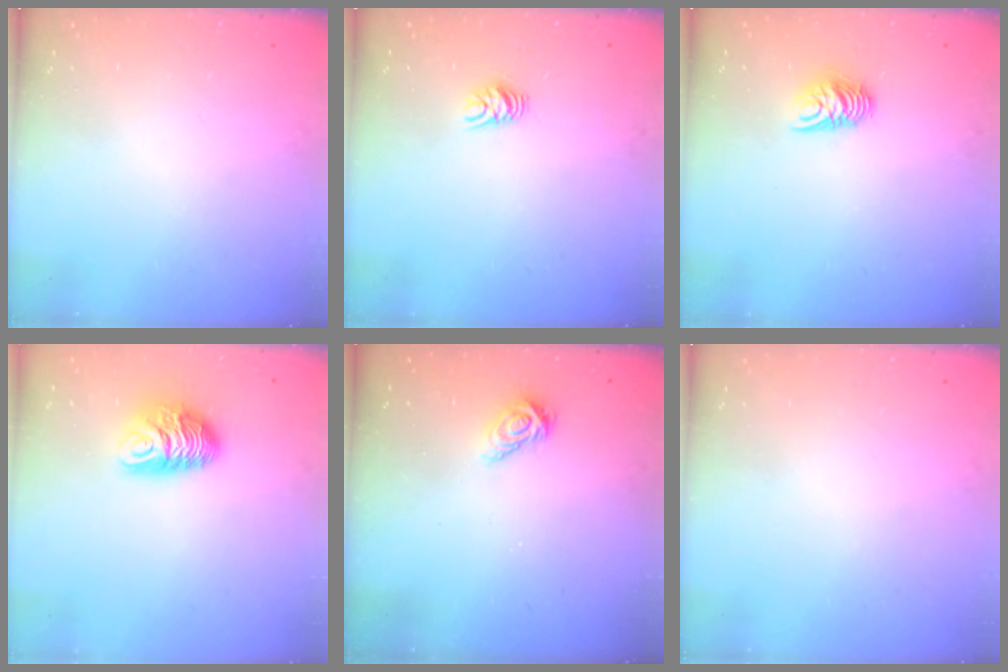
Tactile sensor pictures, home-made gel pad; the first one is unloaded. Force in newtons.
{"total": 4.8, "press": 4.8, "slide": 0.4}
{"total": 6.2, "press": 6.2, "slide": 0.4}
{"total": 9.0, "press": 9.0, "slide": 0.5}
{"total": 6.2, "press": 6.2, "slide": 0.9}
{"total": 0.0}